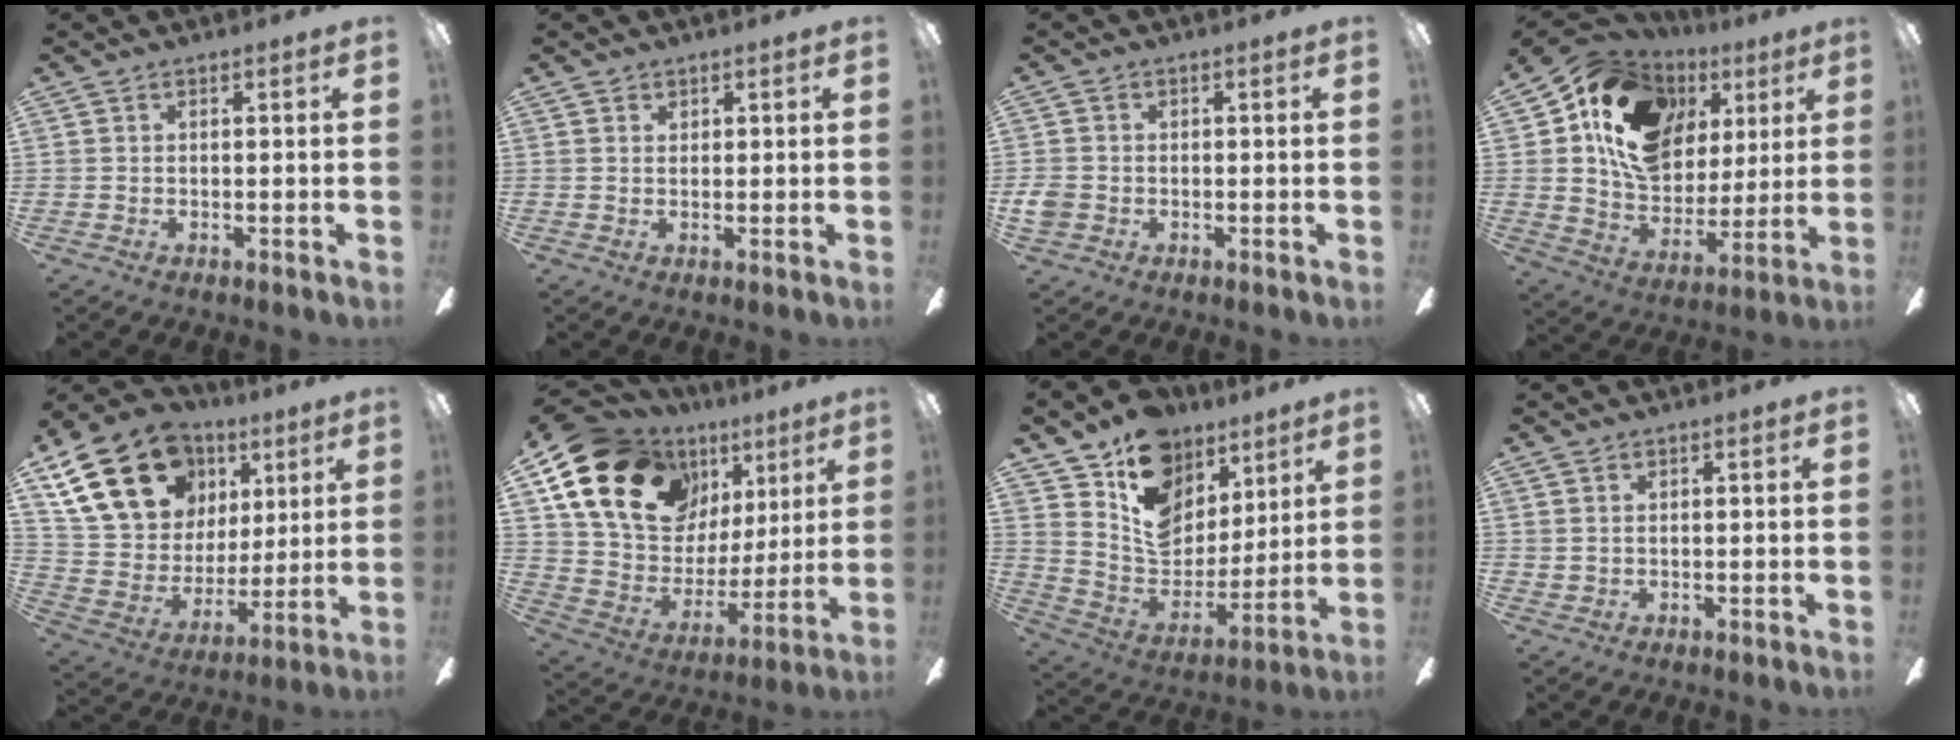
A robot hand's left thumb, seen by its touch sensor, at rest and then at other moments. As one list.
[{"total": 1.0, "force": [0.8, 0.7, 0.2], "torque": [0.004, -0.002, 0.013]}, {"total": 3.3, "force": [-0.7, 2.8, 1.6], "torque": [-0.031, 0.006, -0.012]}, {"total": 19.2, "force": [7.1, 14.8, 10.0], "torque": [-0.180, -0.028, 0.136]}, {"total": 23.2, "force": [11.3, 16.6, 11.6], "torque": [-0.223, -0.036, 0.219]}, {"total": 21.0, "force": [10.7, 14.6, 10.7], "torque": [-0.201, -0.037, 0.207]}, {"total": 17.2, "force": [10.0, 11.9, 7.6], "torque": [-0.123, -0.060, 0.188]}, {"total": 0.9, "force": [0.5, 0.7, 0.2], "torque": [-0.004, 0.004, 0.010]}]